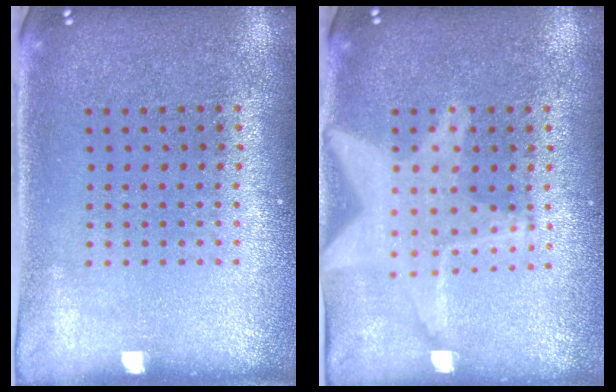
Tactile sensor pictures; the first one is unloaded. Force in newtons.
{"total": 3.0, "press": 3.0, "slide": 0.4}